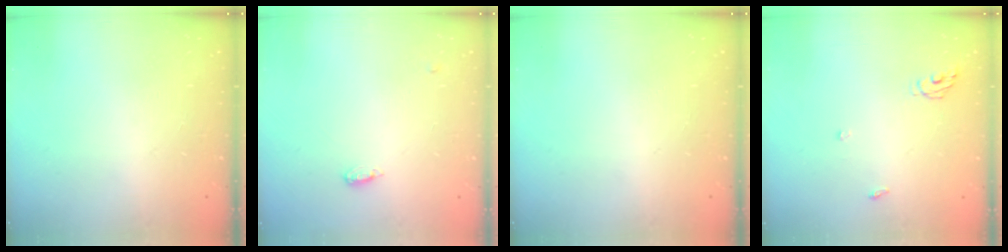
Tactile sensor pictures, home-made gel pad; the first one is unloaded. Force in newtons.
{"total": 4.0, "press": 3.9, "slide": 0.7}
{"total": 0.0}
{"total": 5.2, "press": 5.1, "slide": 0.3}